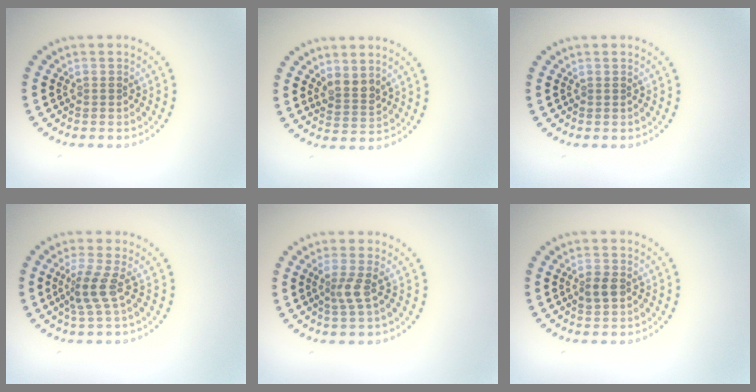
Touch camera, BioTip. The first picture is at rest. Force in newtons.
{"total": 2.0, "press": 1.7, "slide": 1.1}
{"total": 0.0}
{"total": 2.5, "press": 1.8, "slide": 1.7}
{"total": 1.9, "press": 1.4, "slide": 1.3}
{"total": 1.6, "press": 1.6, "slide": 0.1}